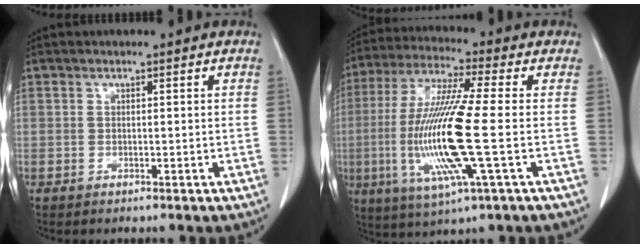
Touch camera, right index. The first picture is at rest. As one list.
[{"total": 16.2, "force": [-2.5, 0.3, 16.0], "torque": [-0.337, -0.014, -0.056]}]